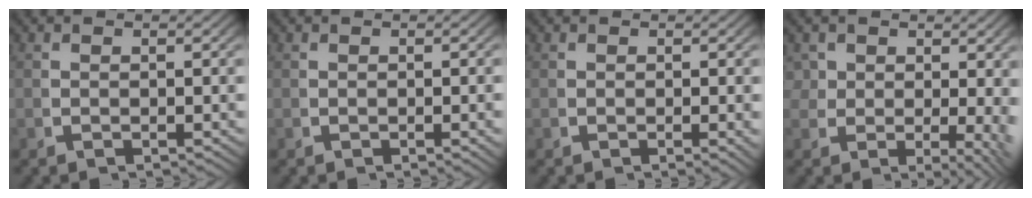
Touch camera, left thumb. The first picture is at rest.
{"total": 0.6, "force": [-0.2, 0.0, 0.6], "torque": [-0.009, 0.002, -0.003]}
{"total": 0.7, "force": [-0.1, 0.1, 0.7], "torque": [-0.011, -0.002, -0.001]}
{"total": 4.4, "force": [0.8, 2.9, 3.3], "torque": [-0.054, -0.030, 0.028]}